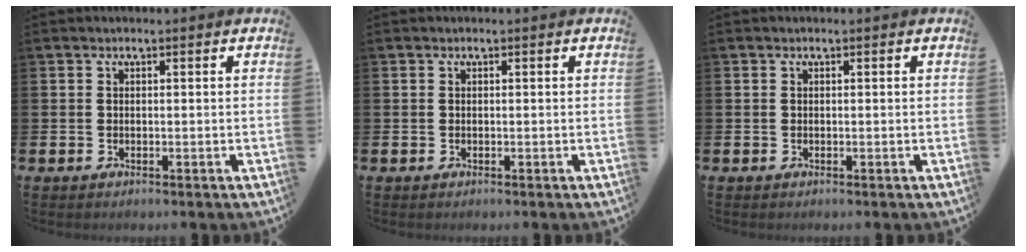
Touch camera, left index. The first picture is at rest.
{"total": 0.0}
{"total": 0.0}